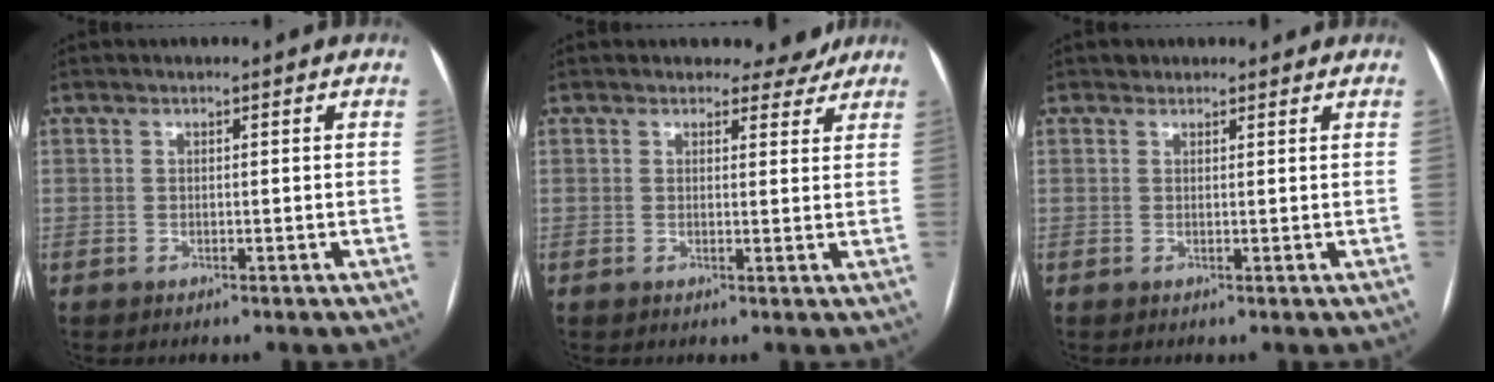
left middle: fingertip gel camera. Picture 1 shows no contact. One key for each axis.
{"total": 3.7, "fx": 3.3, "fy": 1.6, "fz": 0.3, "tx": 0.003, "ty": -0.004, "tz": 0.029}
{"total": 1.6, "fx": 1.4, "fy": 0.9, "fz": -0.1, "tx": 0.009, "ty": 0.009, "tz": 0.015}